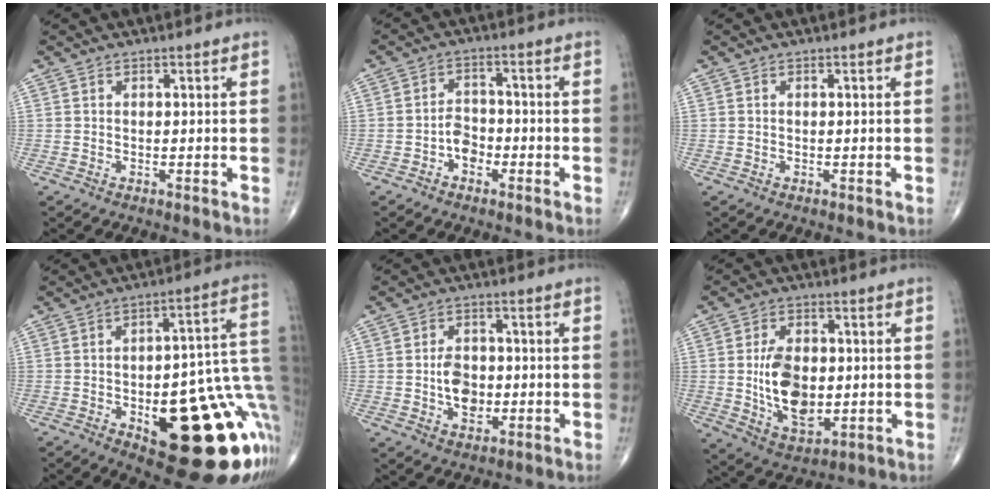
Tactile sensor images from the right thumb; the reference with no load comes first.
{"total": 4.2, "force": [-1.9, 3.0, 2.3], "torque": [-0.021, 0.021, -0.041]}
{"total": 0.0}
{"total": 27.3, "force": [-7.0, 10.1, 24.4], "torque": [-0.252, 0.031, -0.076]}
{"total": 6.6, "force": [-0.7, 4.5, 4.7], "torque": [-0.060, 0.004, -0.012]}
{"total": 12.8, "force": [-0.3, 7.7, 10.2], "torque": [-0.157, -0.010, 0.006]}